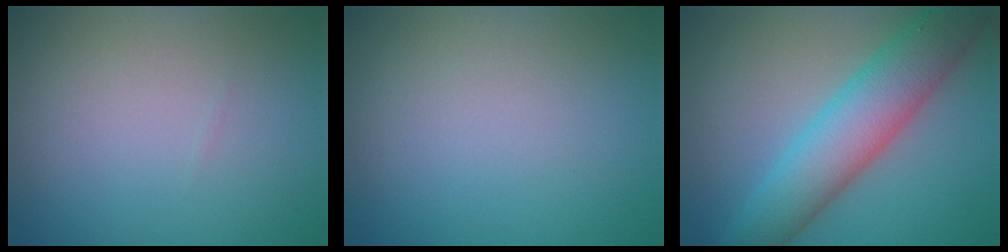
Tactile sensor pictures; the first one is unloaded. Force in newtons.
{"total": 0.0}
{"total": 7.4, "press": 7.4, "slide": 0.2}